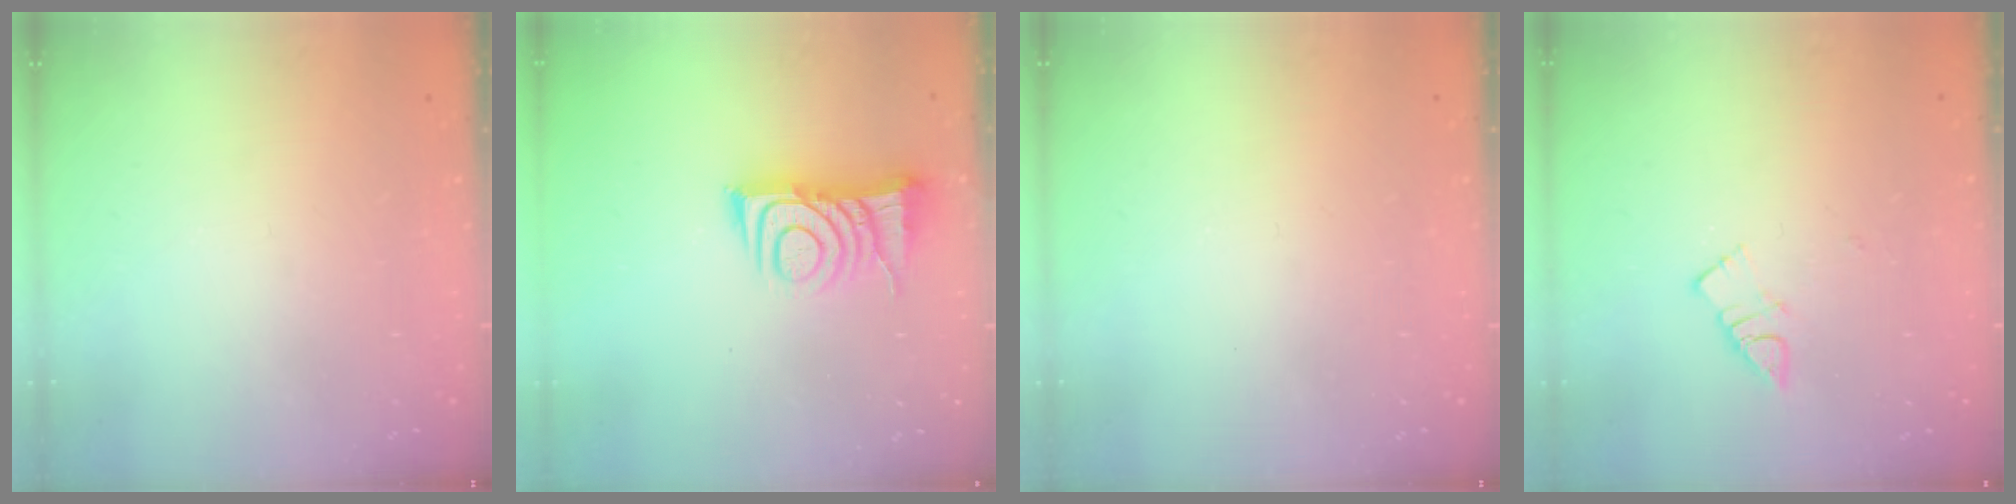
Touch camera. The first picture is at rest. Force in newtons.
{"total": 9.7, "press": 9.7, "slide": 0.9}
{"total": 1.8, "press": 1.8, "slide": 0.4}
{"total": 4.8, "press": 4.7, "slide": 0.8}